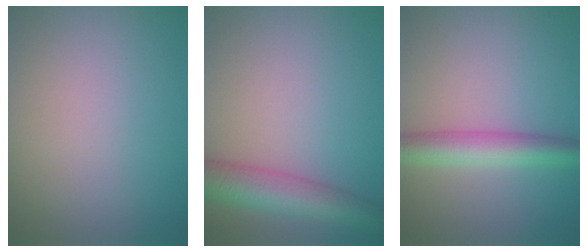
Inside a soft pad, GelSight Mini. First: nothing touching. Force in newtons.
{"total": 6.0, "press": 6.0, "slide": 0.2}
{"total": 4.3, "press": 4.3, "slide": 0.1}